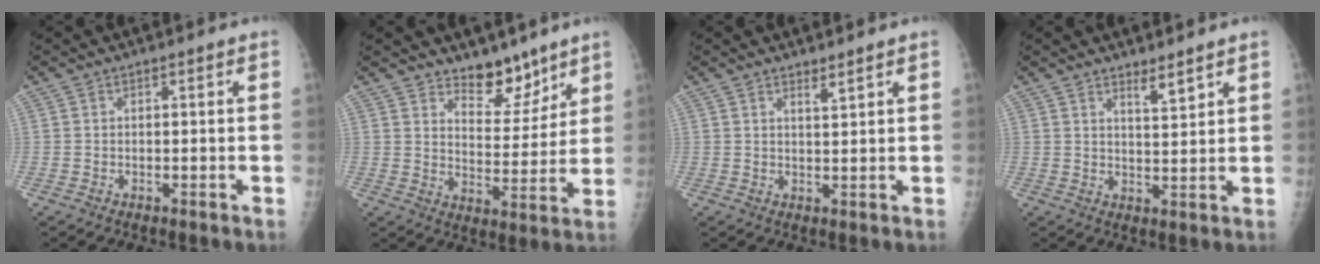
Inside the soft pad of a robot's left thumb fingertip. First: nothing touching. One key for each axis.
{"total": 8.7, "fx": 6.9, "fy": 4.0, "fz": 3.3, "tx": -0.014, "ty": -0.056, "tz": 0.116}
{"total": 1.7, "fx": 1.4, "fy": 0.1, "fz": 0.9, "tx": -0.012, "ty": -0.015, "tz": 0.026}
{"total": 3.4, "fx": 2.7, "fy": 0.6, "fz": 2.0, "tx": -0.030, "ty": -0.027, "tz": 0.047}